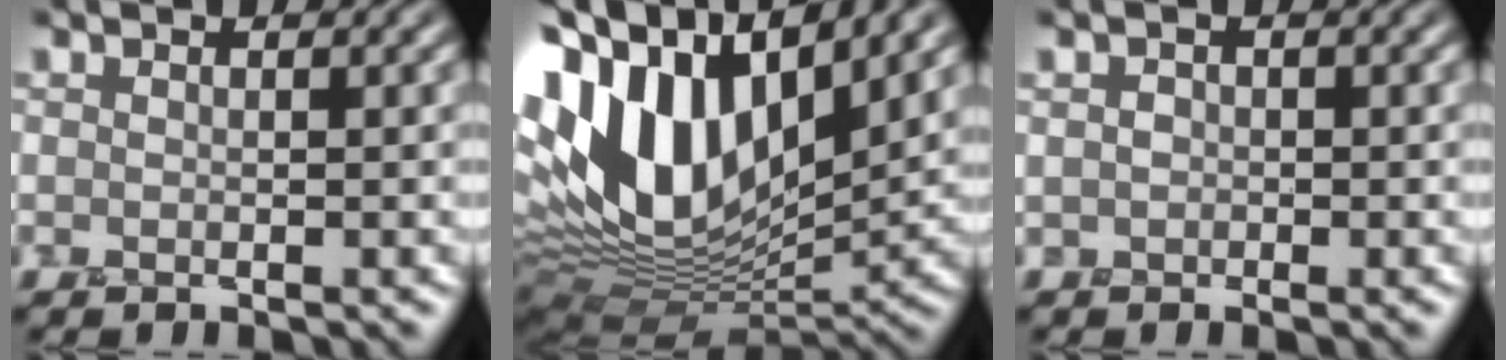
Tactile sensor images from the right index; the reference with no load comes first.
{"total": 15.5, "force": [4.8, 8.7, 11.9], "torque": [-0.240, 0.019, 0.084]}
{"total": 1.0, "force": [-0.1, 0.9, 0.4], "torque": [-0.004, -0.002, -0.008]}